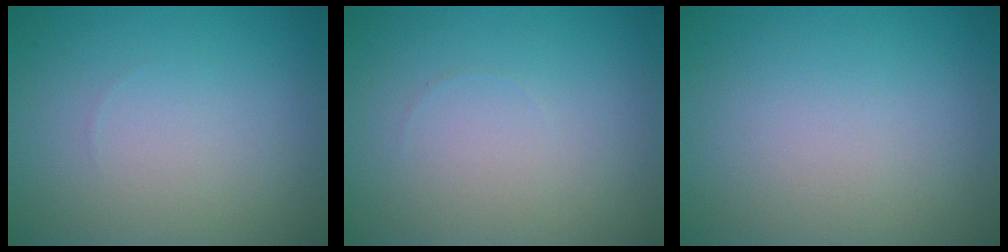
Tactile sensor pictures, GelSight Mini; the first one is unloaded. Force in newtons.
{"total": 0.0}
{"total": 0.0}